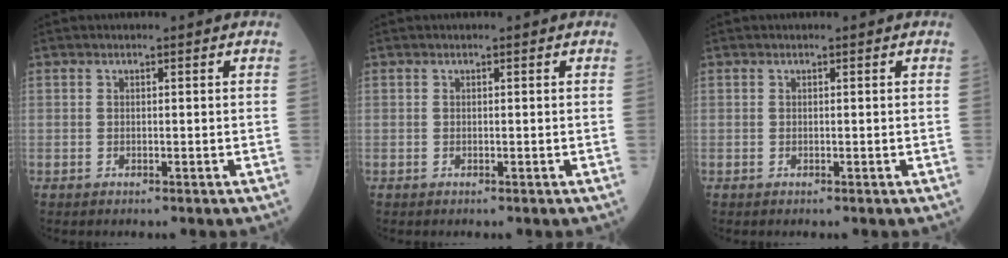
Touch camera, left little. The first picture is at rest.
{"total": 0.0}
{"total": 0.0}